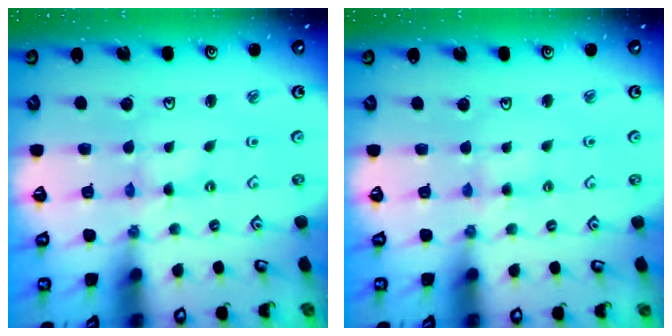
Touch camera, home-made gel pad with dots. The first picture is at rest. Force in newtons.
{"total": 3.0, "press": 2.9, "slide": 0.4}